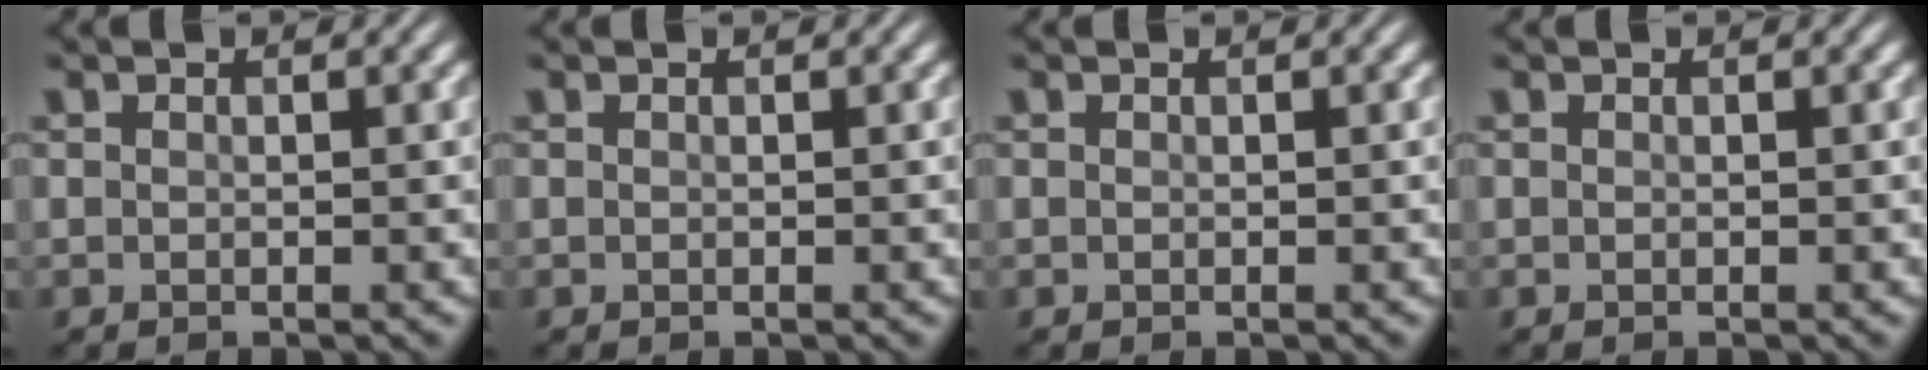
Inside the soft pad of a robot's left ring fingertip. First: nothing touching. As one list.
[{"total": 0.0}, {"total": 0.0}, {"total": 0.0}]